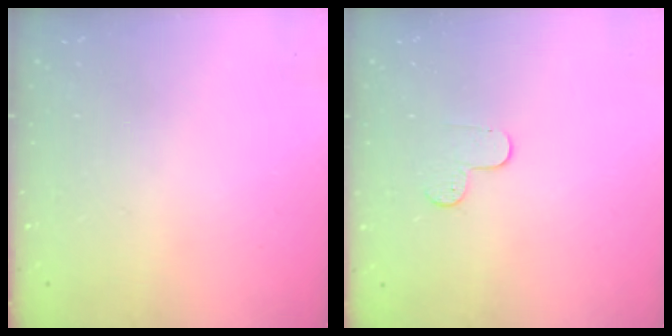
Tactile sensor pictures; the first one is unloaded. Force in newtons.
{"total": 5.9, "press": 5.9, "slide": 0.5}